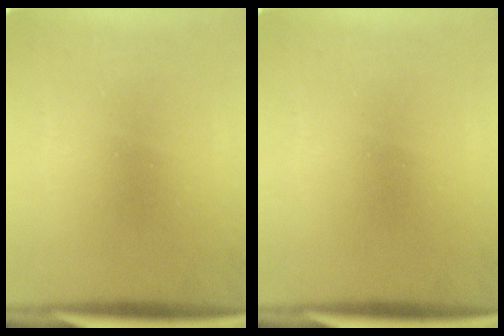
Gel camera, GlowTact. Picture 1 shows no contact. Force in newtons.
{"total": 0.0}